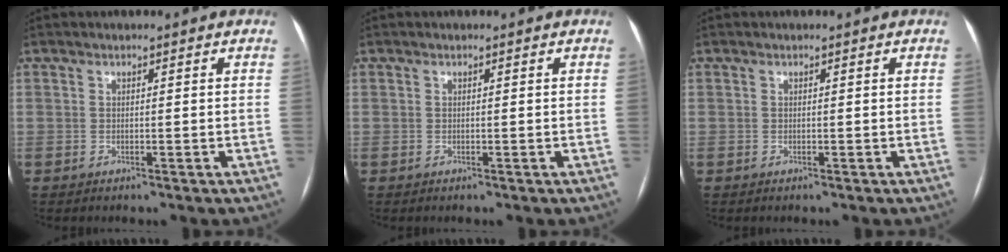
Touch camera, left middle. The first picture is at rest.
{"total": 0.0}
{"total": 0.0}